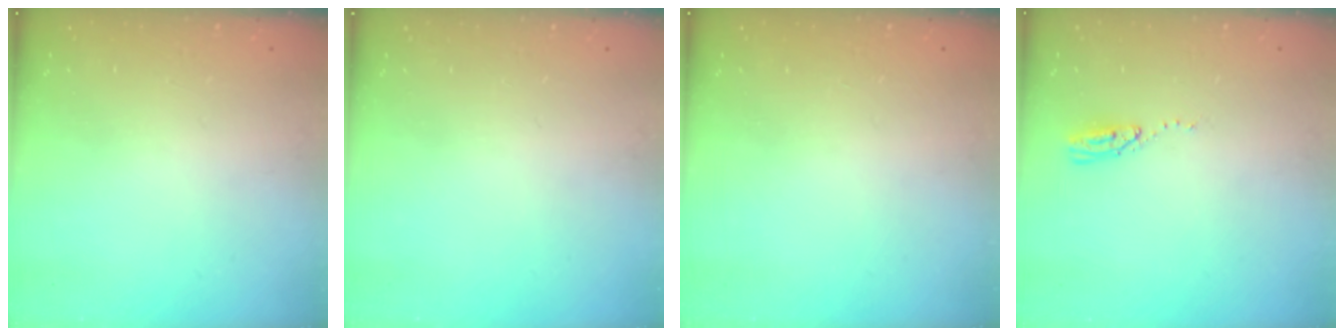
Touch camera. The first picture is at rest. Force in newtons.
{"total": 0.0}
{"total": 0.0}
{"total": 3.8, "press": 3.8, "slide": 0.2}